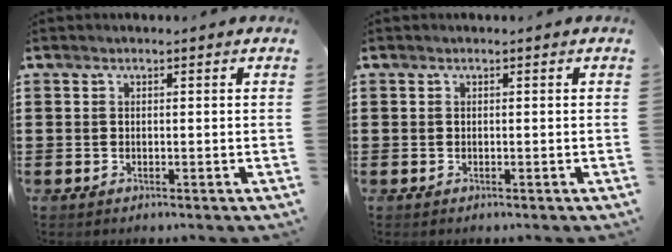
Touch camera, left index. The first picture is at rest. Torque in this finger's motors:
{"motor_torque": [0.00, 0.00, 0.00, 0.00]}